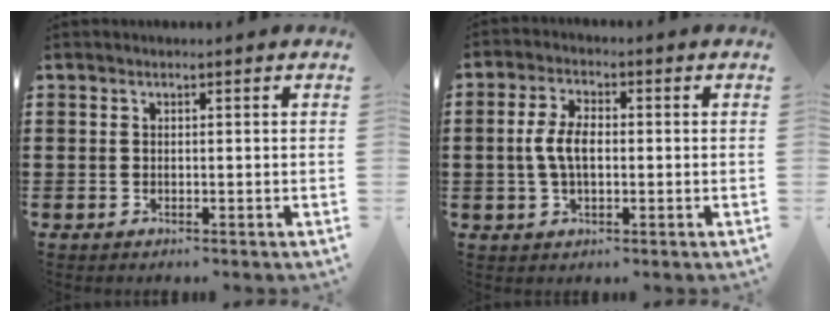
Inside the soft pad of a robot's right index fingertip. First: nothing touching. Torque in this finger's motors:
{"motor_torque": [0.21, -0.18, 0.21, 0.16]}